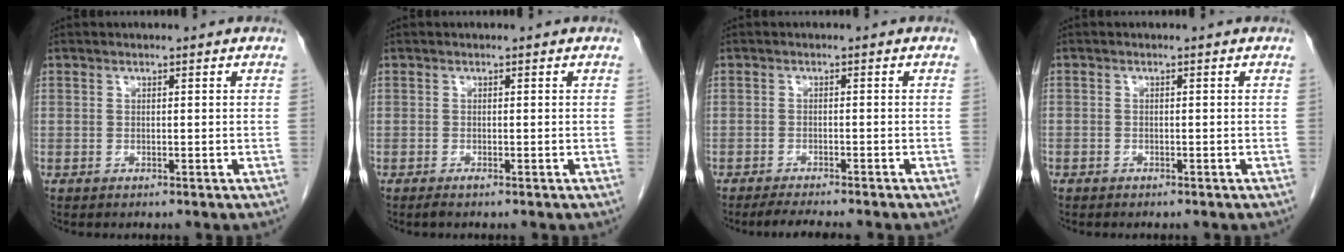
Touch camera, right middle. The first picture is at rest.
{"total": 0.6, "force": [-0.4, -0.1, 0.4], "torque": [-0.008, -0.001, -0.008]}
{"total": 4.8, "force": [-4.1, 0.0, 2.4], "torque": [-0.035, -0.011, -0.063]}
{"total": 0.5, "force": [-0.4, 0.4, 0.0], "torque": [0.000, 0.004, -0.006]}